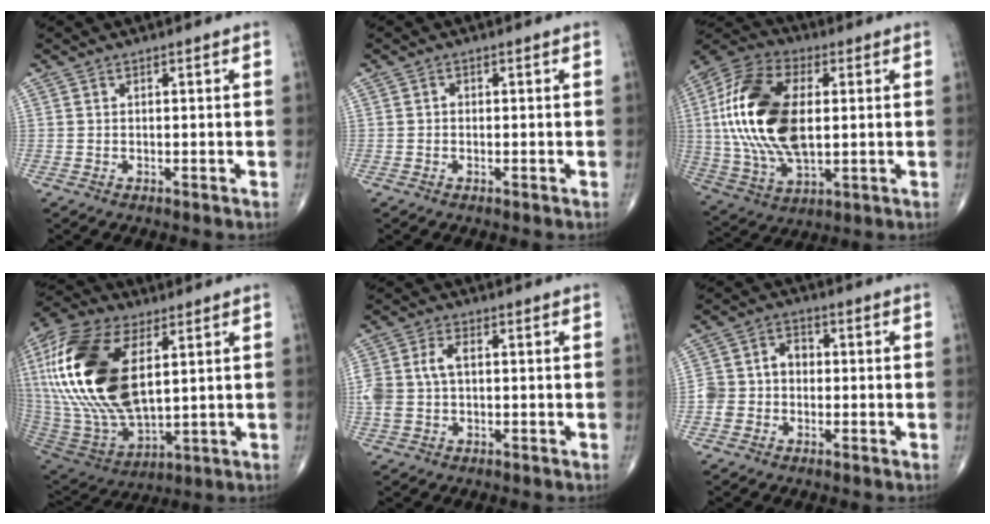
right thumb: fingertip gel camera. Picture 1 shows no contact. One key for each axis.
{"total": 0.6, "fx": -0.1, "fy": 0.5, "fz": 0.3, "tx": -0.001, "ty": 0.002, "tz": -0.005}
{"total": 22.2, "fx": 2.3, "fy": 11.9, "fz": 18.6, "tx": -0.384, "ty": -0.001, "tz": 0.039}
{"total": 28.6, "fx": 6.8, "fy": 14.4, "fz": 23.8, "tx": -0.516, "ty": -0.020, "tz": 0.131}
{"total": 6.5, "fx": 0.4, "fy": 4.0, "fz": 5.1, "tx": -0.128, "ty": 0.018, "tz": 0.009}
{"total": 6.3, "fx": -0.7, "fy": 5.3, "fz": 3.2, "tx": -0.040, "ty": 0.031, "tz": -0.022}